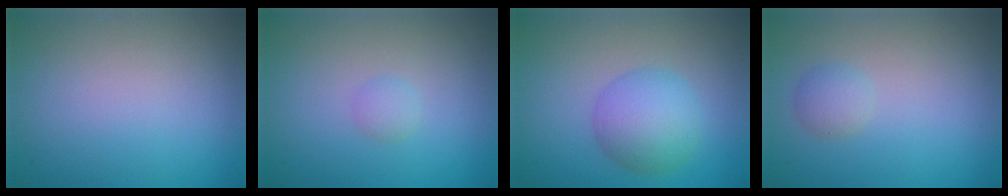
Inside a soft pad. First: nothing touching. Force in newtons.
{"total": 0.8, "press": 0.8, "slide": 0.1}
{"total": 4.7, "press": 4.7, "slide": 0.1}
{"total": 1.3, "press": 1.3, "slide": 0.2}